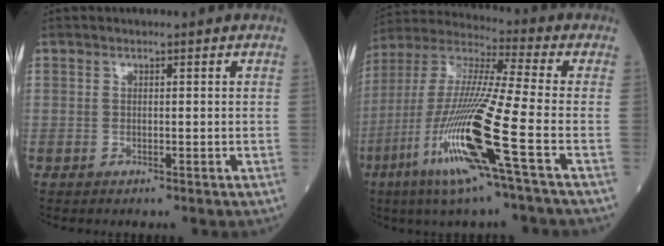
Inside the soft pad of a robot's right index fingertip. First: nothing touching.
{"total": 18.5, "force": [-7.2, -0.6, 17.0], "torque": [-0.371, -0.030, -0.147]}